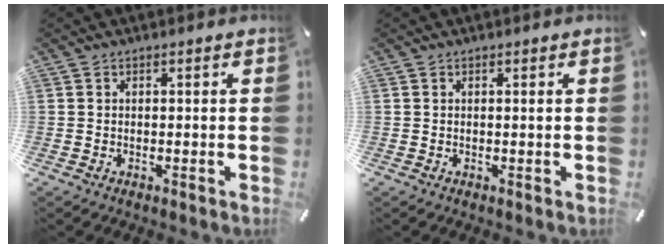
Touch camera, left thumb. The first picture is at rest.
{"total": 0.0}